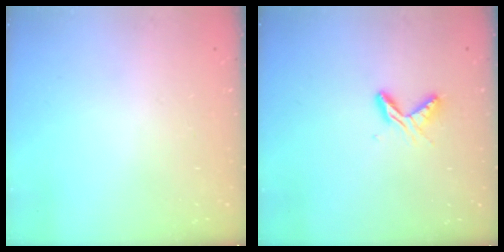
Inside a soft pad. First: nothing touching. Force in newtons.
{"total": 6.1, "press": 6.1, "slide": 0.7}